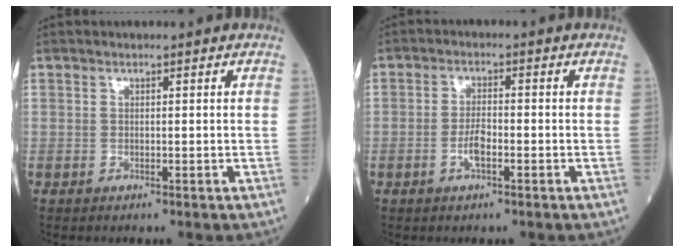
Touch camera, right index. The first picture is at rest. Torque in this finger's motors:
{"motor_torque": [0.05, -0.09, 0.06, 0.02]}